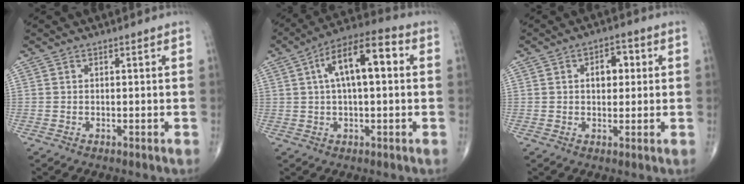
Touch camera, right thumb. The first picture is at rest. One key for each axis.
{"total": 12.7, "fx": 2.6, "fy": 4.9, "fz": 11.4, "tx": -0.188, "ty": 0.033, "tz": 0.033}
{"total": 5.3, "fx": 1.1, "fy": 3.4, "fz": 3.9, "tx": -0.037, "ty": 0.008, "tz": 0.012}